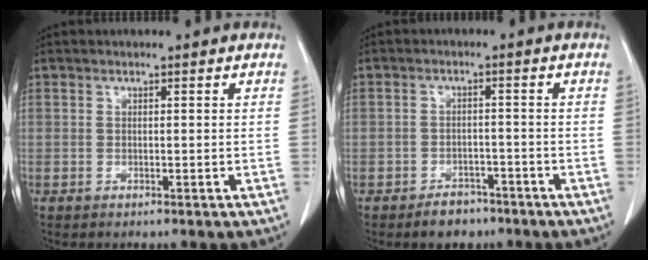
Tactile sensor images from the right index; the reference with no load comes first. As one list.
[{"total": 4.1, "force": [-3.0, 2.6, 1.2], "torque": [-0.018, 0.007, -0.040]}]